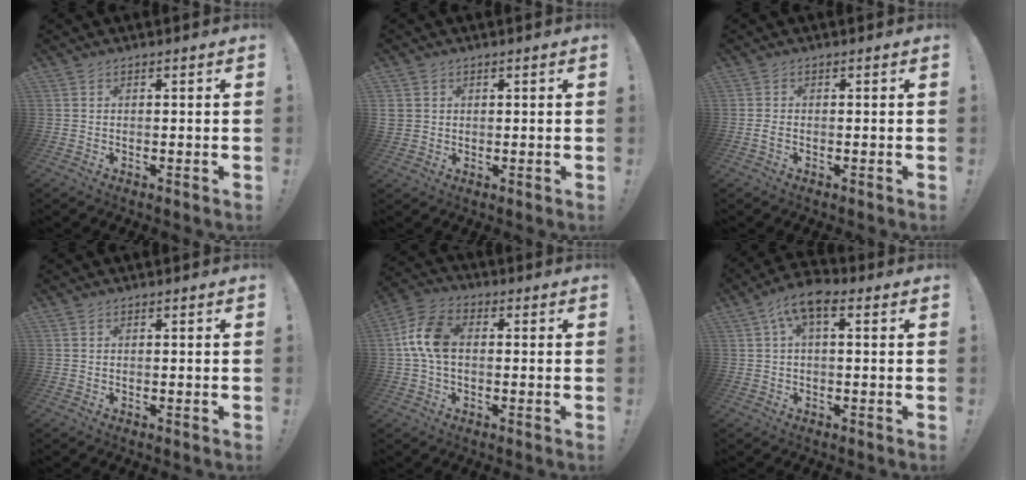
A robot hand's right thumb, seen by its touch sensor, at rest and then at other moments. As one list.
[{"total": 3.4, "force": [1.2, 3.1, 0.8], "torque": [-0.019, 0.002, 0.027]}, {"total": 1.3, "force": [-0.5, 0.7, 1.0], "torque": [-0.024, 0.004, -0.007]}, {"total": 0.0}, {"total": 11.0, "force": [0.5, 7.0, 8.4], "torque": [-0.160, 0.009, 0.012]}, {"total": 7.0, "force": [2.2, 2.9, 6.0], "torque": [-0.101, -0.003, 0.042]}]